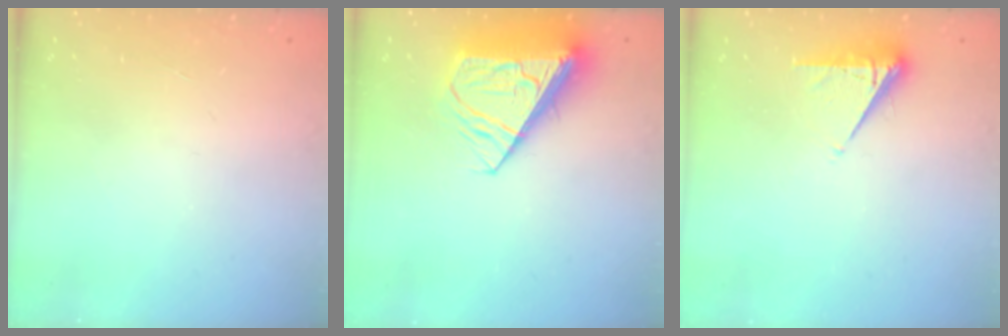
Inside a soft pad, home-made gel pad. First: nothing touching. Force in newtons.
{"total": 11.2, "press": 11.1, "slide": 1.6}
{"total": 5.7, "press": 5.7, "slide": 0.5}